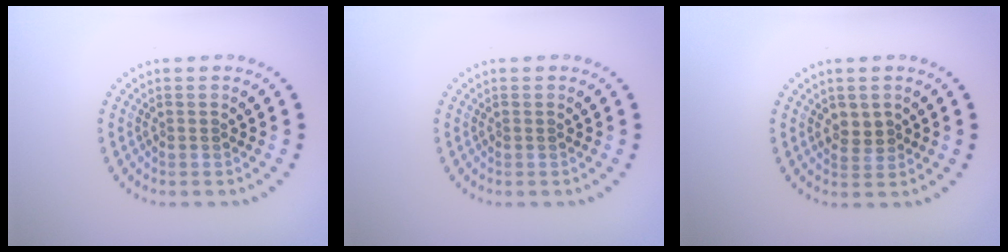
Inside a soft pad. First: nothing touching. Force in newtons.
{"total": 0.0}
{"total": 1.9, "press": 1.8, "slide": 0.7}